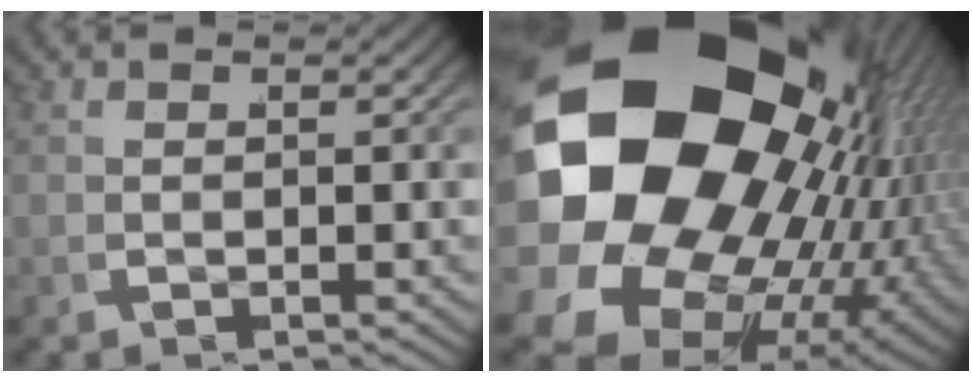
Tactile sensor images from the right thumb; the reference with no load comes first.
{"total": 36.7, "force": [0.6, 26.1, 25.8], "torque": [-0.441, -0.042, 0.004]}